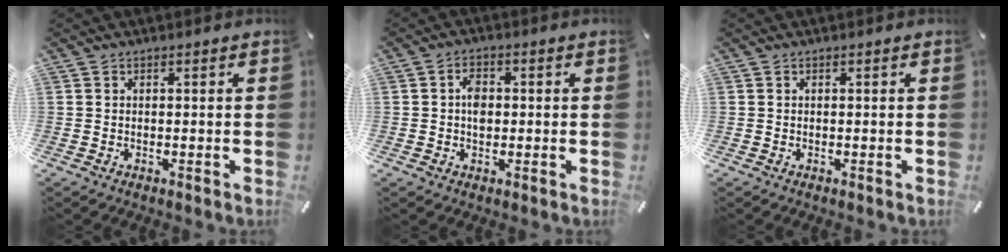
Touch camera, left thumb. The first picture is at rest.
{"total": 3.8, "force": [0.1, 2.8, 2.7], "torque": [-0.037, 0.001, -0.002]}
{"total": 0.0}